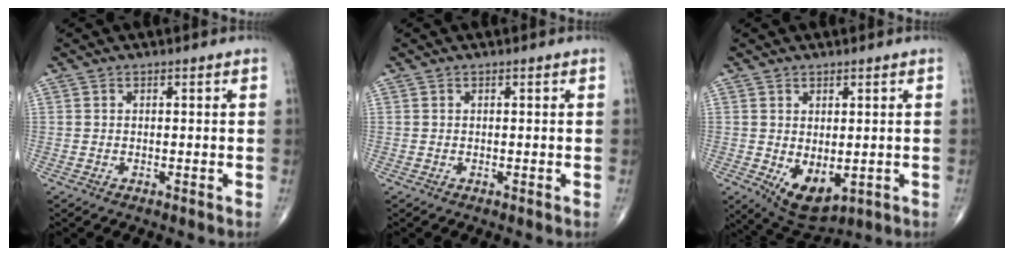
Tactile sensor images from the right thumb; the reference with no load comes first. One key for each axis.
{"total": 0.0}
{"total": 7.6, "fx": -1.3, "fy": 4.2, "fz": 6.2, "tx": -0.085, "ty": -0.010, "tz": 0.000}